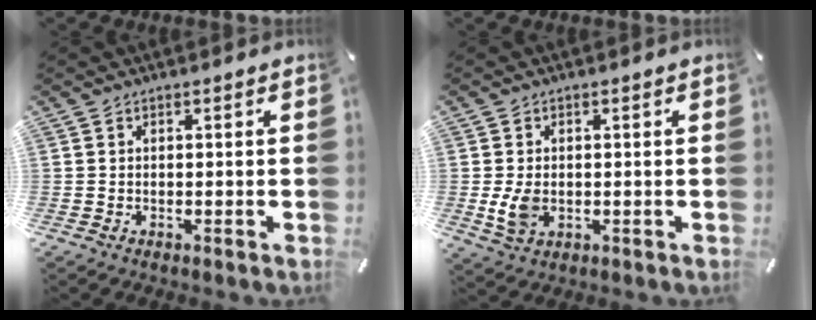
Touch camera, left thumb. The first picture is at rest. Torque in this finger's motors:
{"motor_torque": [0.02, 0.43, 0.02, -0.09, 0.04]}